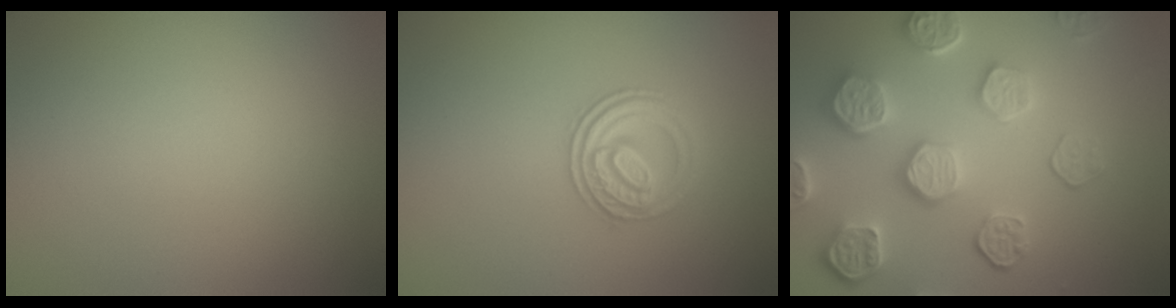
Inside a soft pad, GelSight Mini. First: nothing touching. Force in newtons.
{"total": 2.8, "press": 2.6, "slide": 1.1}
{"total": 7.2, "press": 5.7, "slide": 4.3}